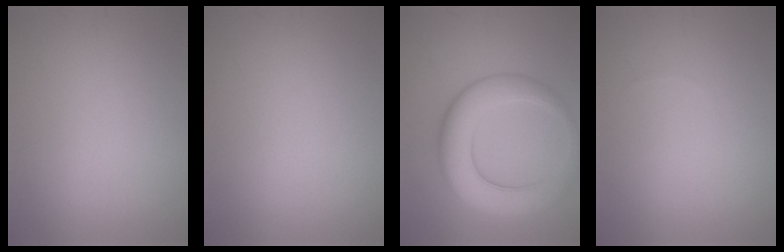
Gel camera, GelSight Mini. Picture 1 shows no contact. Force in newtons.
{"total": 0.0}
{"total": 8.1, "press": 8.1, "slide": 0.4}
{"total": 0.0}